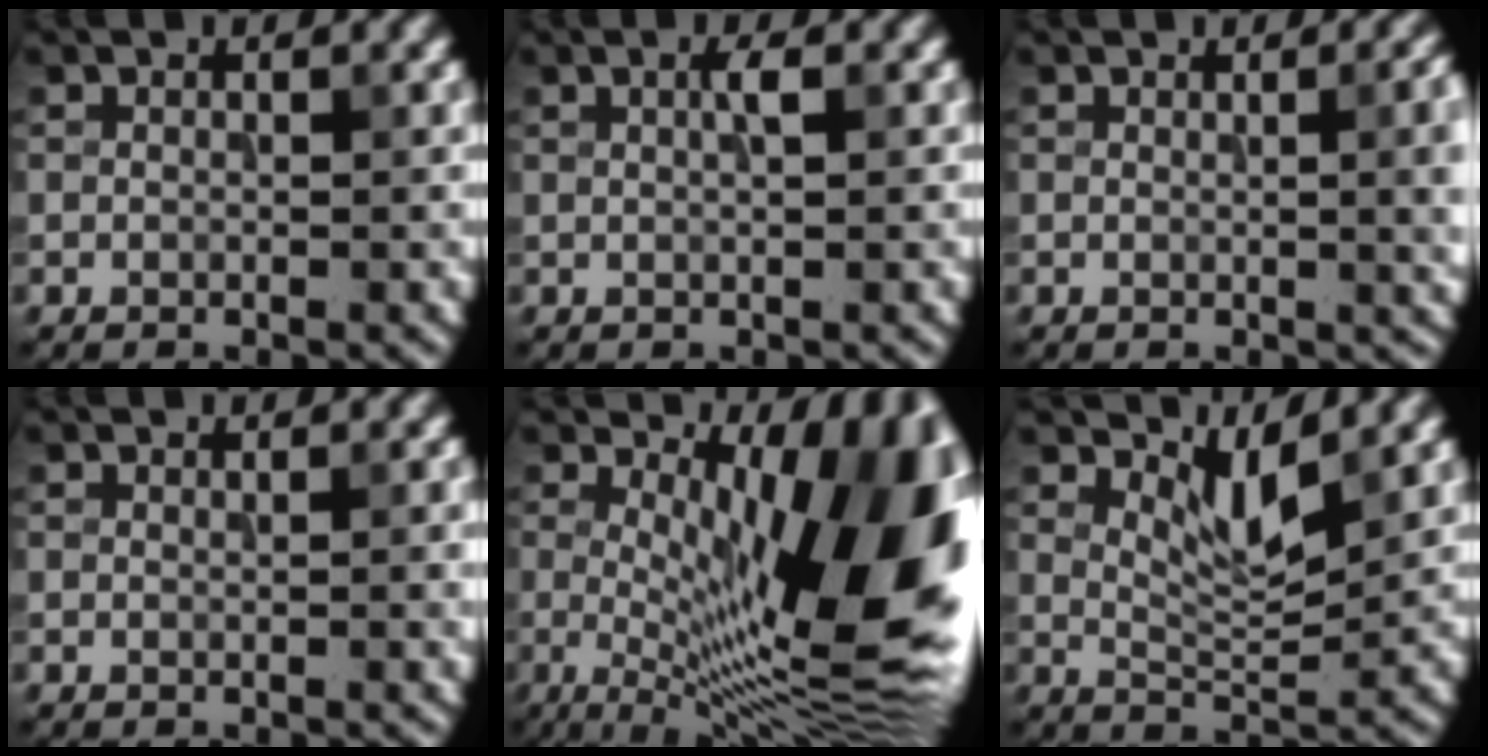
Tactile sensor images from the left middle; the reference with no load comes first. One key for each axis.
{"total": 1.0, "fx": 0.4, "fy": 0.0, "fz": 1.0, "tx": -0.022, "ty": 0.002, "tz": 0.006}
{"total": 3.4, "fx": -0.2, "fy": 1.4, "fz": 3.1, "tx": -0.038, "ty": -0.006, "tz": -0.001}
{"total": 1.2, "fx": -0.1, "fy": 0.4, "fz": 1.1, "tx": -0.018, "ty": -0.003, "tz": -0.002}
{"total": 15.1, "fx": 1.4, "fy": 5.6, "fz": 13.9, "tx": -0.174, "ty": 0.004, "tz": 0.022}
{"total": 3.0, "fx": 2.3, "fy": 0.4, "fz": 1.9, "tx": -0.039, "ty": -0.009, "tz": 0.042}